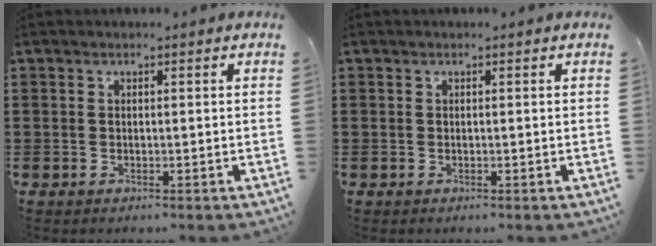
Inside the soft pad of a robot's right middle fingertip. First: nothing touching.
{"total": 0.0}